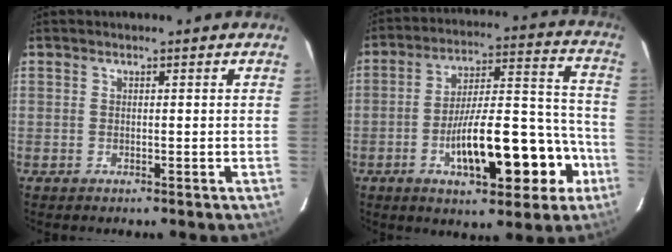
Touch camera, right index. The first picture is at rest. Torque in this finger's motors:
{"motor_torque": [1.16, -0.98, 0.81, 0.21]}